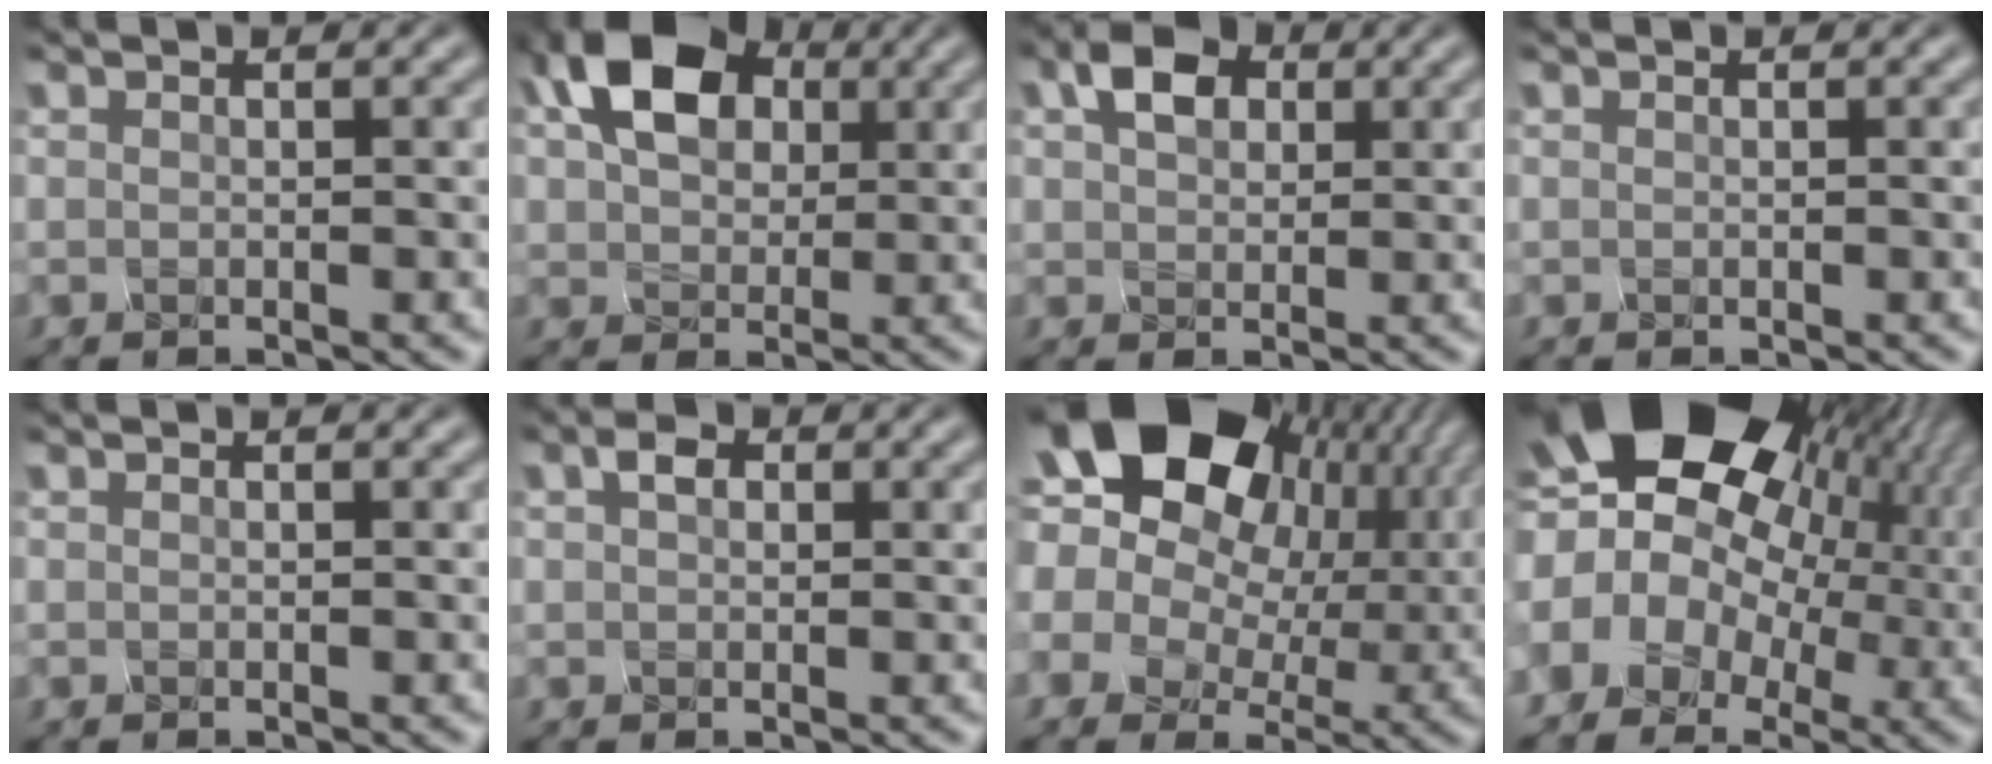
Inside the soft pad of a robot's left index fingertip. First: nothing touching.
{"total": 6.1, "force": [2.9, 4.2, 3.3], "torque": [-0.093, 0.015, 0.072]}
{"total": 1.4, "force": [1.1, 0.9, 0.1], "torque": [-0.023, 0.002, 0.047]}
{"total": 0.0}
{"total": 0.0}
{"total": 0.9, "force": [0.0, -0.6, -0.6], "torque": [-0.009, -0.003, 0.029]}
{"total": 16.0, "force": [5.4, 11.4, 10.0], "torque": [-0.213, 0.023, 0.118]}
{"total": 15.1, "force": [2.0, 11.1, 10.0], "torque": [-0.198, 0.012, 0.072]}